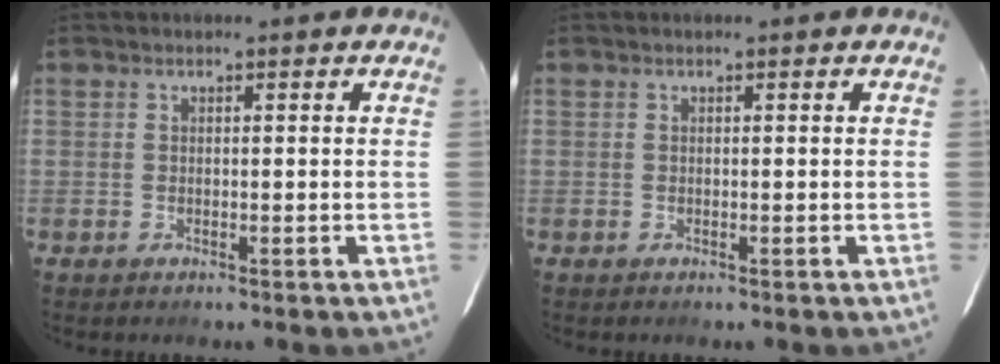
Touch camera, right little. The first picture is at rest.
{"total": 0.0}